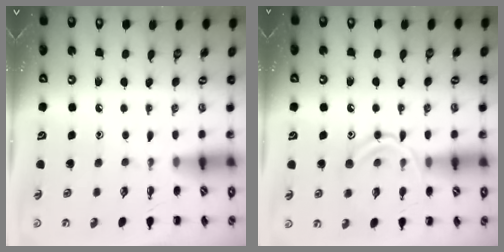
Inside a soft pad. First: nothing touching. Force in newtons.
{"total": 13.2, "press": 13.1, "slide": 1.2}